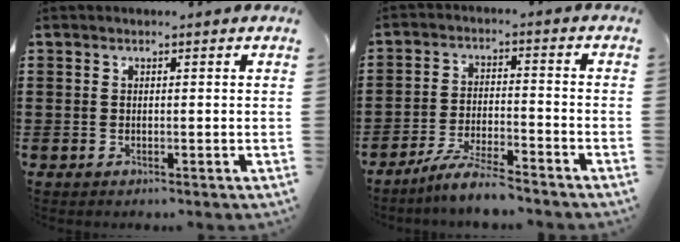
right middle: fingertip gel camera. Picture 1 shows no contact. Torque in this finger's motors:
{"motor_torque": [0.54, 0.23, 0.09, 0.06]}